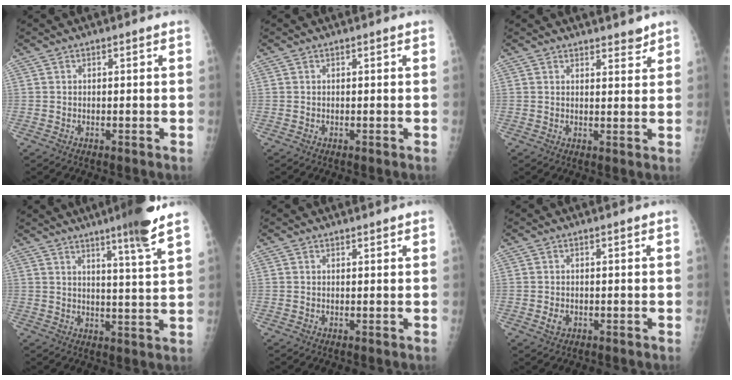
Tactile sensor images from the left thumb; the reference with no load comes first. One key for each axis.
{"total": 0.0}
{"total": 3.0, "fx": 2.7, "fy": 0.8, "fz": 1.0, "tx": 0.002, "ty": -0.020, "tz": 0.038}
{"total": 9.8, "fx": 6.8, "fy": -0.4, "fz": 7.1, "tx": -0.099, "ty": -0.040, "tz": 0.096}
{"total": 0.9, "fx": 0.8, "fy": 0.1, "fz": 0.2, "tx": -0.001, "ty": -0.007, "tz": 0.015}
{"total": 1.7, "fx": 0.2, "fy": 1.1, "fz": 1.3, "tx": -0.019, "ty": -0.002, "tz": 0.009}